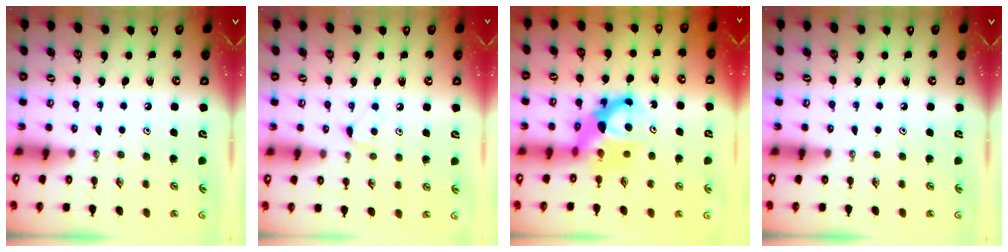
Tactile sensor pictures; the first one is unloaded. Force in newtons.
{"total": 5.2, "press": 5.1, "slide": 0.6}
{"total": 8.3, "press": 8.2, "slide": 0.5}
{"total": 0.0}